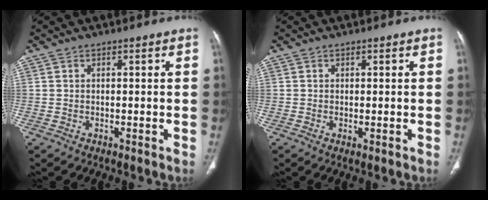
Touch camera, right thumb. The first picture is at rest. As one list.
[{"total": 0.7, "force": [-0.2, 0.2, 0.6], "torque": [-0.015, -0.005, -0.003]}]